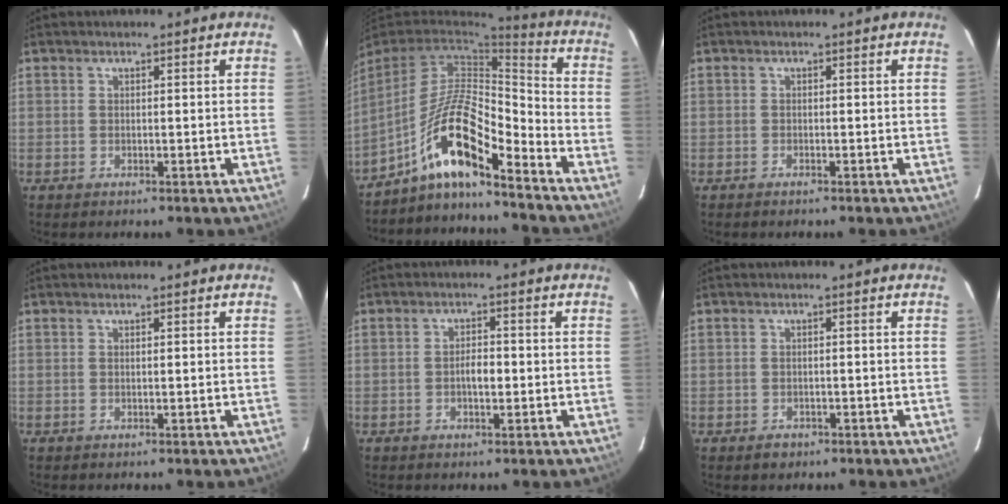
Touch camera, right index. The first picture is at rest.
{"total": 13.7, "force": [-9.7, 2.0, 9.5], "torque": [-0.178, 0.022, -0.174]}
{"total": 0.6, "force": [-0.5, 0.0, 0.2], "torque": [-0.009, -0.002, -0.009]}
{"total": 0.0}
{"total": 2.8, "force": [-0.6, 1.0, 2.5], "torque": [-0.043, 0.005, -0.009]}
{"total": 1.6, "force": [-1.0, 1.2, 0.5], "torque": [-0.008, 0.002, -0.011]}